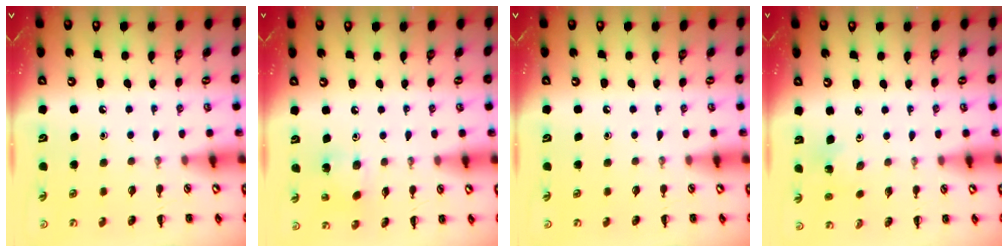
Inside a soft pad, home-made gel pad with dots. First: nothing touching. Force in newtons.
{"total": 3.9, "press": 3.8, "slide": 1.0}
{"total": 0.0}
{"total": 3.0, "press": 2.9, "slide": 0.9}